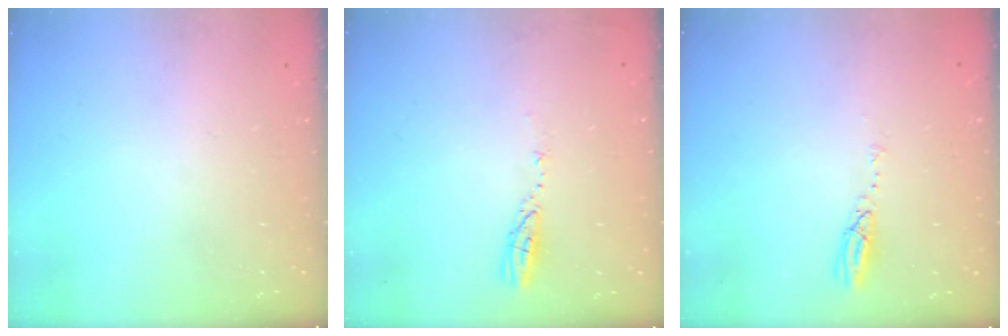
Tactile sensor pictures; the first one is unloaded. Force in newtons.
{"total": 3.5, "press": 3.5, "slide": 0.1}
{"total": 3.7, "press": 3.7, "slide": 0.1}